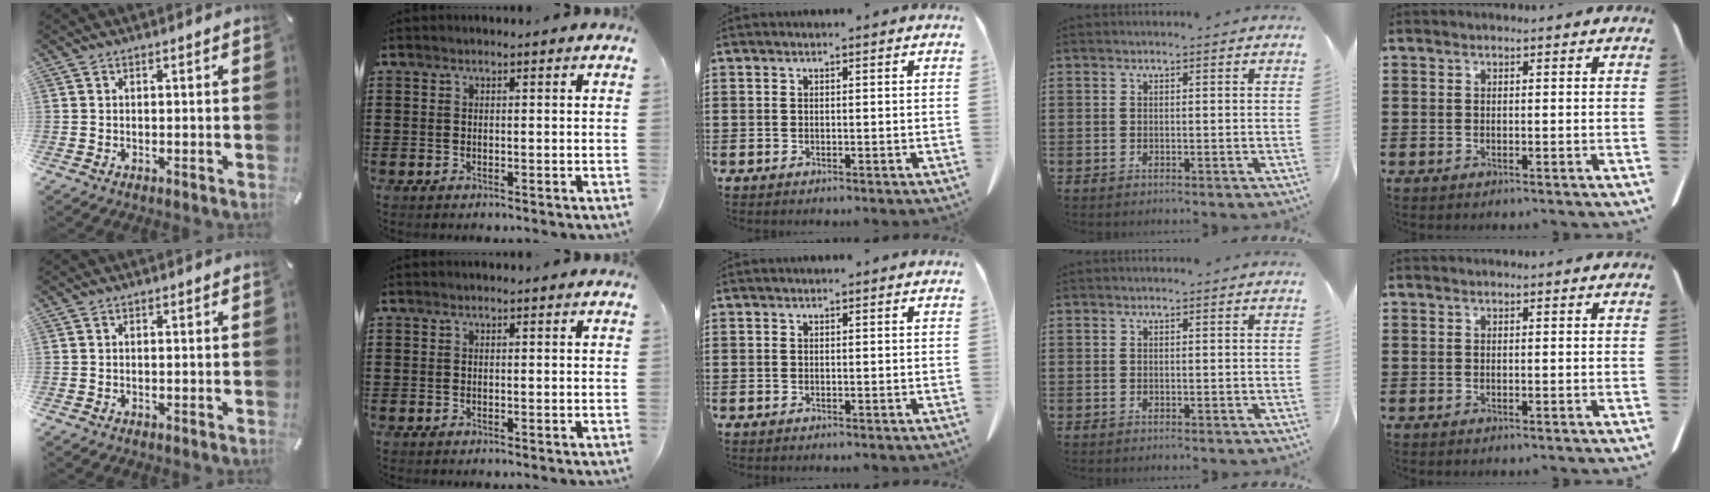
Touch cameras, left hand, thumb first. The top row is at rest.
{}